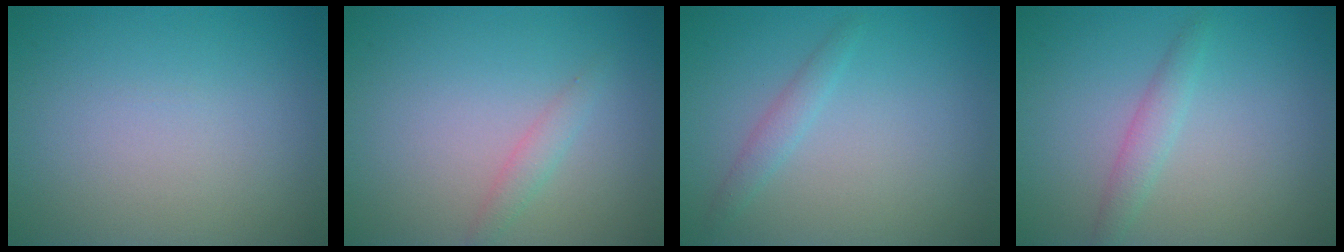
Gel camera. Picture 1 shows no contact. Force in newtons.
{"total": 1.3, "press": 1.3, "slide": 0.0}
{"total": 1.3, "press": 1.3, "slide": 0.1}
{"total": 1.7, "press": 1.7, "slide": 0.1}